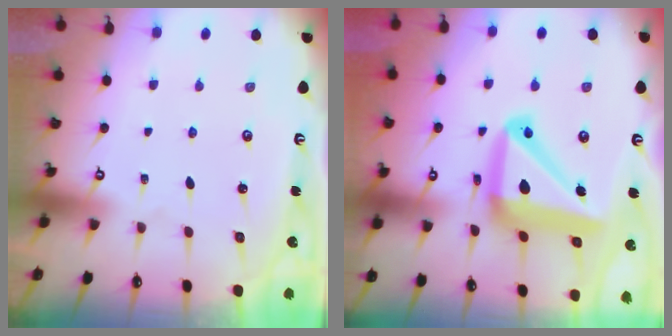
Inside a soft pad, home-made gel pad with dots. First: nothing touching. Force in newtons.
{"total": 17.5, "press": 17.3, "slide": 2.3}